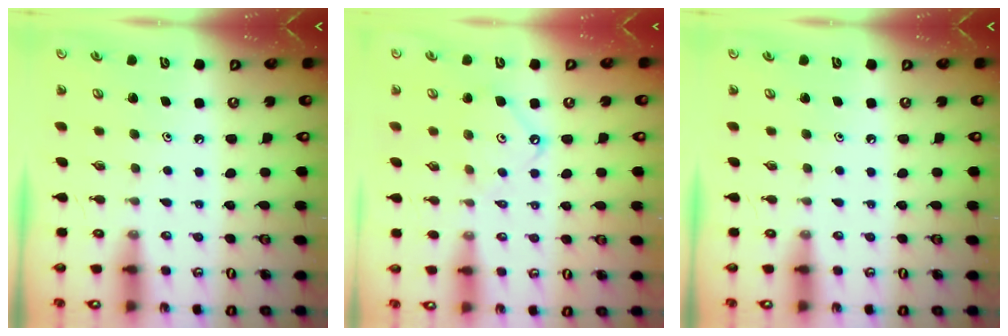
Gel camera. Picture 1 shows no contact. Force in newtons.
{"total": 6.7, "press": 6.6, "slide": 0.8}
{"total": 0.0}